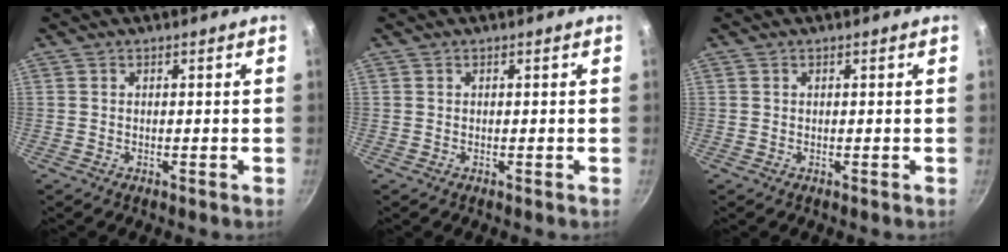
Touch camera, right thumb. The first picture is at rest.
{"total": 0.0}
{"total": 0.0}